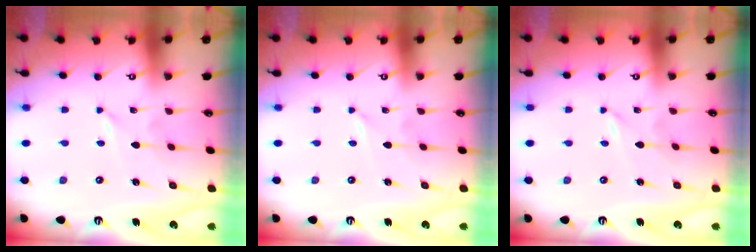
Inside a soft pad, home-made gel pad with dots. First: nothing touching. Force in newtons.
{"total": 0.0}
{"total": 0.0}